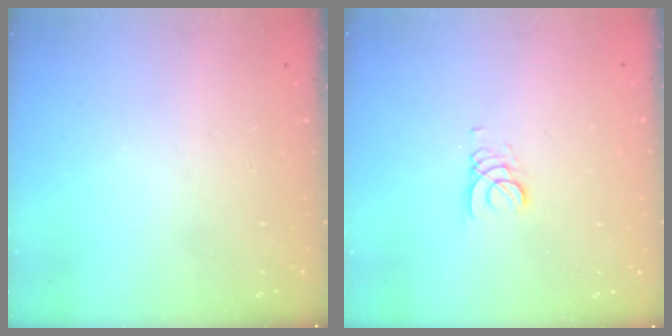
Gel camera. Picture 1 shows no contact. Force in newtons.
{"total": 2.2, "press": 2.2, "slide": 0.3}